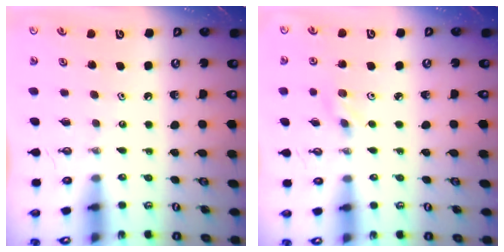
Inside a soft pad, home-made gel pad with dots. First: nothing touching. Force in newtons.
{"total": 2.9, "press": 2.6, "slide": 1.4}